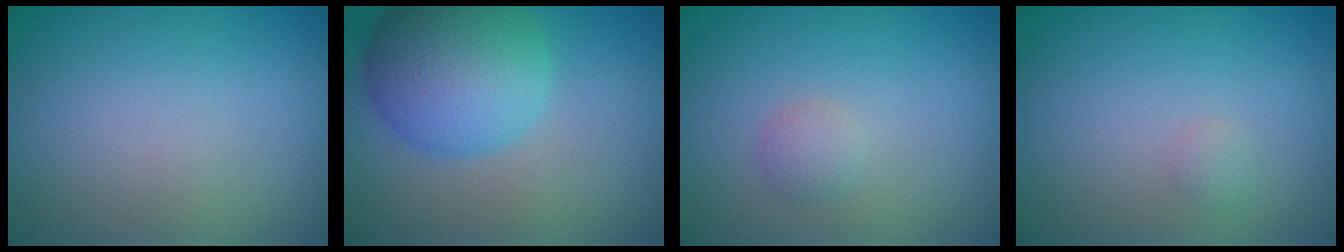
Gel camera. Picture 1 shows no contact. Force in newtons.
{"total": 7.5, "press": 7.5, "slide": 0.1}
{"total": 1.2, "press": 1.2, "slide": 0.1}
{"total": 0.6, "press": 0.6, "slide": 0.0}